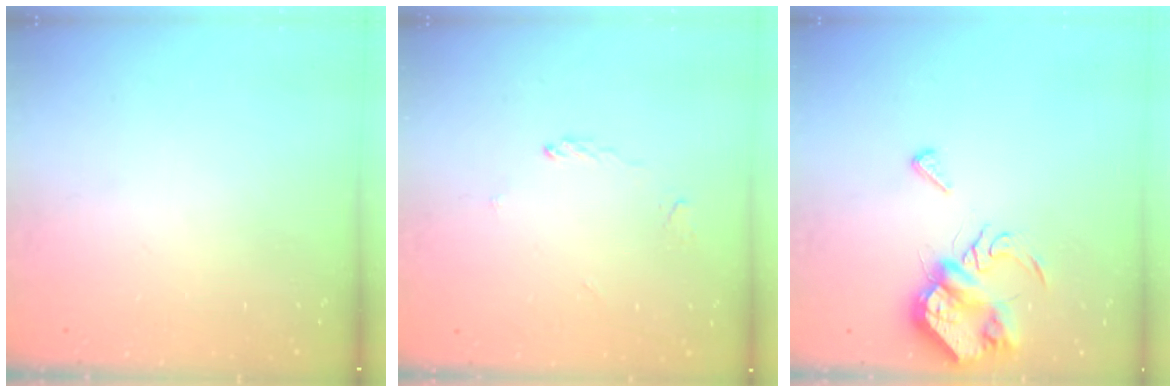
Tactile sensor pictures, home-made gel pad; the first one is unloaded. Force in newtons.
{"total": 1.9, "press": 1.9, "slide": 0.2}
{"total": 7.8, "press": 7.8, "slide": 0.5}